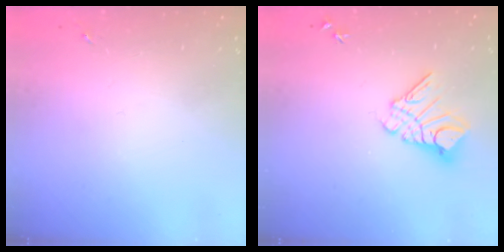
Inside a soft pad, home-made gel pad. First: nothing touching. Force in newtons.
{"total": 11.6, "press": 11.6, "slide": 1.2}